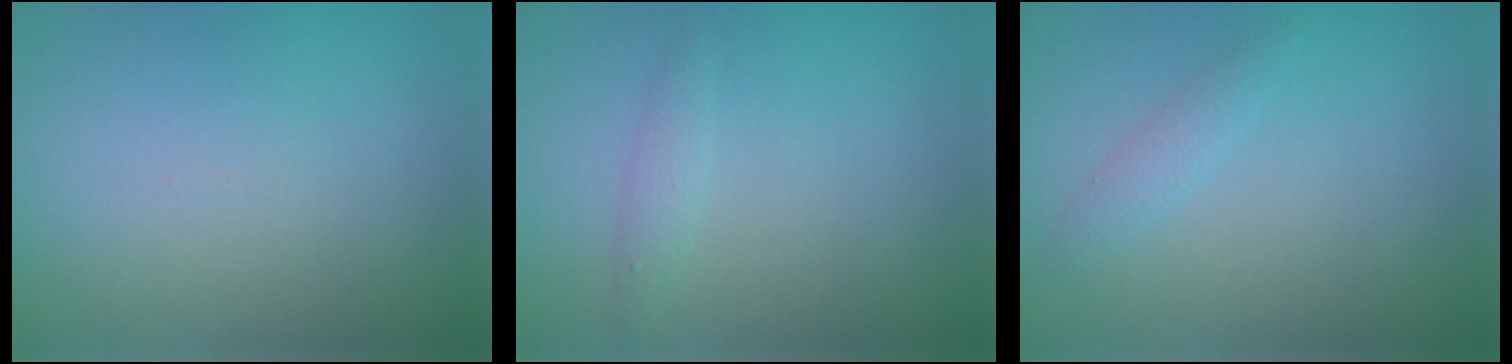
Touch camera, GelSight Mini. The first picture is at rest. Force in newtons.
{"total": 1.0, "press": 1.0, "slide": 0.1}
{"total": 1.2, "press": 1.2, "slide": 0.0}